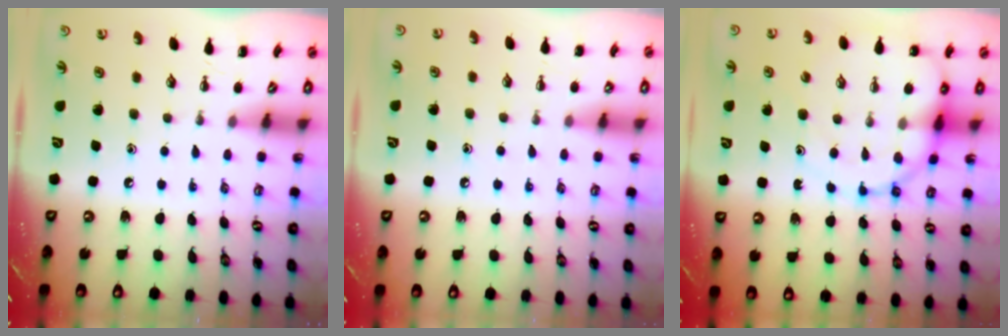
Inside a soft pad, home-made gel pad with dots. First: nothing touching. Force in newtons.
{"total": 7.0, "press": 6.6, "slide": 2.3}
{"total": 13.8, "press": 13.5, "slide": 3.0}